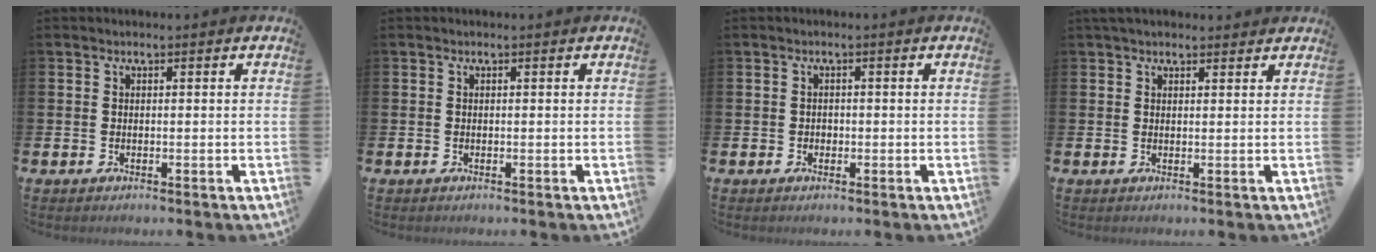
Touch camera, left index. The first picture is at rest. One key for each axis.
{"total": 0.0}
{"total": 0.9, "fx": -0.2, "fy": 0.8, "fz": 0.2, "tx": -0.001, "ty": 0.005, "tz": -0.006}
{"total": 2.0, "fx": 1.8, "fy": 0.7, "fz": 0.6, "tx": -0.002, "ty": -0.001, "tz": 0.029}